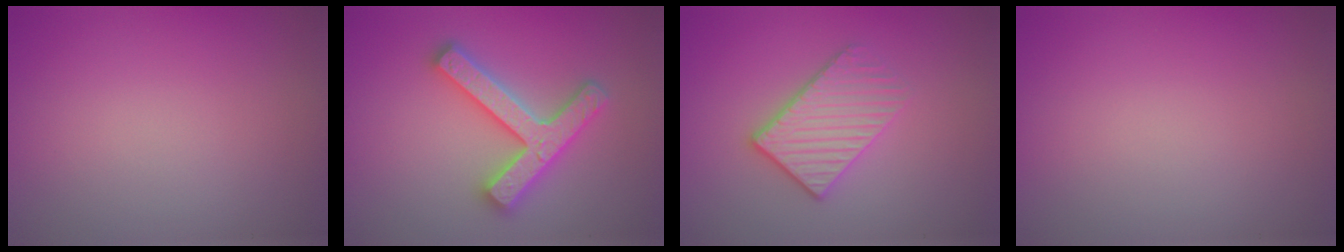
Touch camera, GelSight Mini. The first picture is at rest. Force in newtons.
{"total": 4.7, "press": 4.6, "slide": 0.9}
{"total": 3.6, "press": 3.1, "slide": 1.7}
{"total": 0.0}